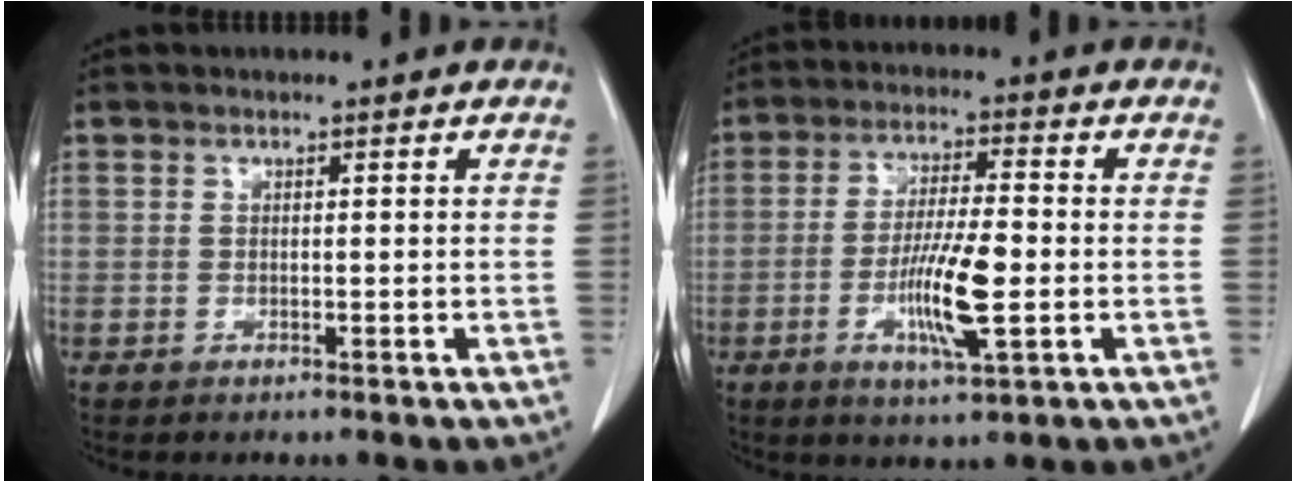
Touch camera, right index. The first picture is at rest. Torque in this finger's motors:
{"motor_torque": [0.51, 0.33, 0.21, 0.09]}